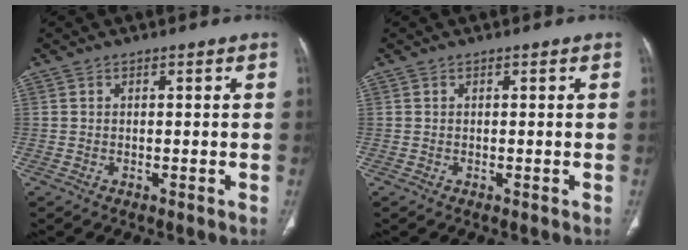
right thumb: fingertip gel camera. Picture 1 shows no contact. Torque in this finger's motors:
{"motor_torque": [-0.20, 0.20, -0.02, -0.01, 0.00]}